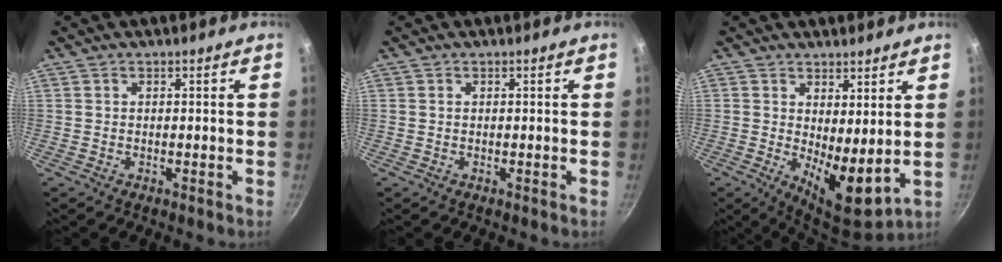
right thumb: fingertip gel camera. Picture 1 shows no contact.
{"total": 0.0}
{"total": 9.1, "force": [1.7, 3.5, 8.2], "torque": [-0.112, -0.037, 0.033]}